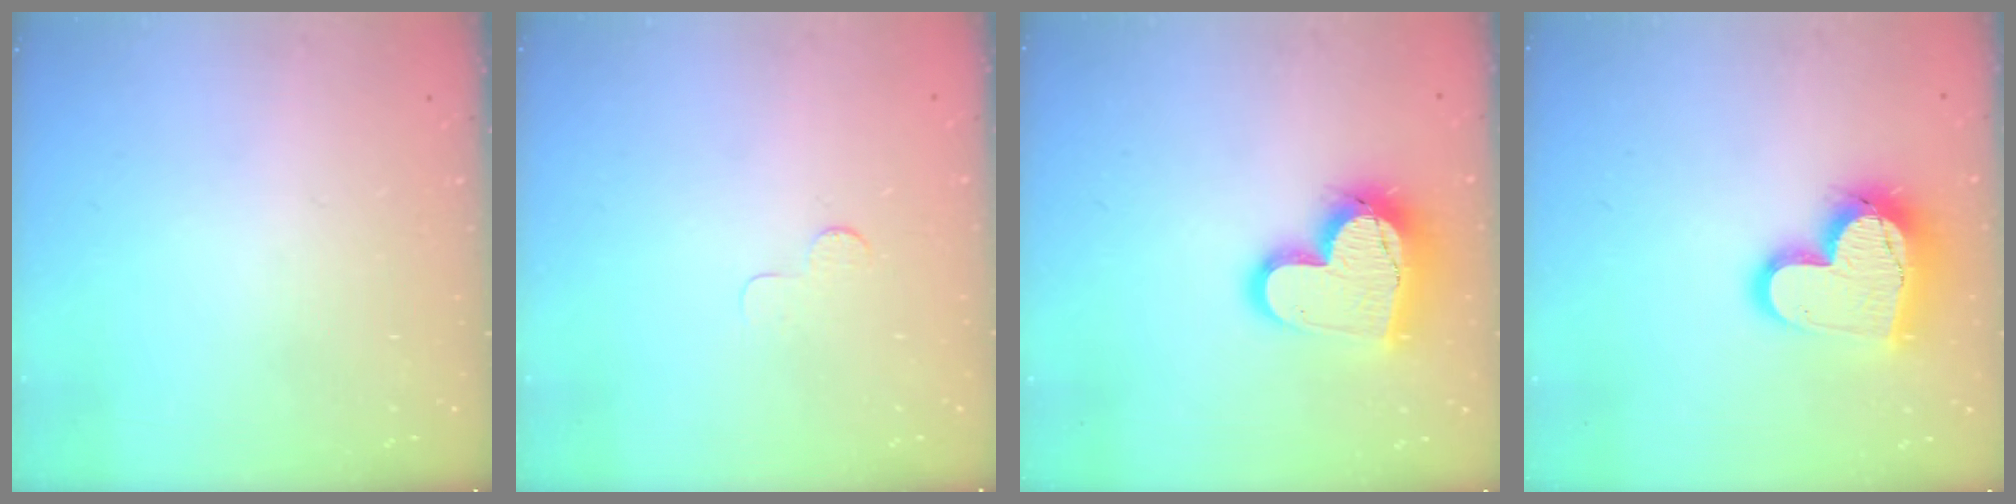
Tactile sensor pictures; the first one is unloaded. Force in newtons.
{"total": 3.0, "press": 2.9, "slide": 0.3}
{"total": 17.1, "press": 17.0, "slide": 1.5}
{"total": 17.1, "press": 17.0, "slide": 1.5}